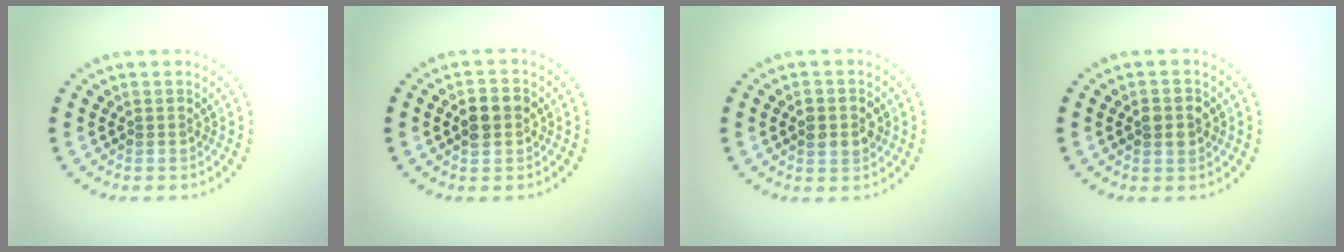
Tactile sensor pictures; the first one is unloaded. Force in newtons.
{"total": 2.9, "press": 2.9, "slide": 0.2}
{"total": 3.0, "press": 3.0, "slide": 0.2}
{"total": 2.0, "press": 2.0, "slide": 0.2}